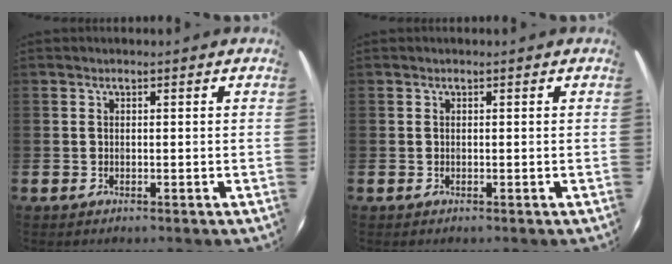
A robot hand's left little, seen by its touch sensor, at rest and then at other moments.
{"total": 0.0}